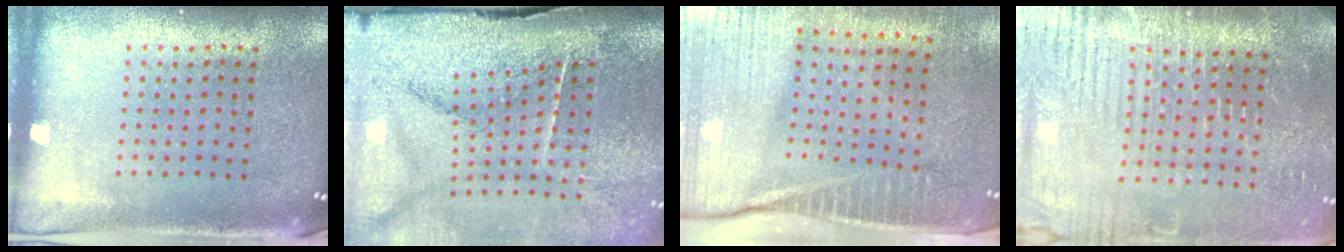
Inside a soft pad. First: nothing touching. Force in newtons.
{"total": 4.8, "press": 3.8, "slide": 3.0}
{"total": 4.1, "press": 3.7, "slide": 1.9}
{"total": 4.3, "press": 4.0, "slide": 1.6}